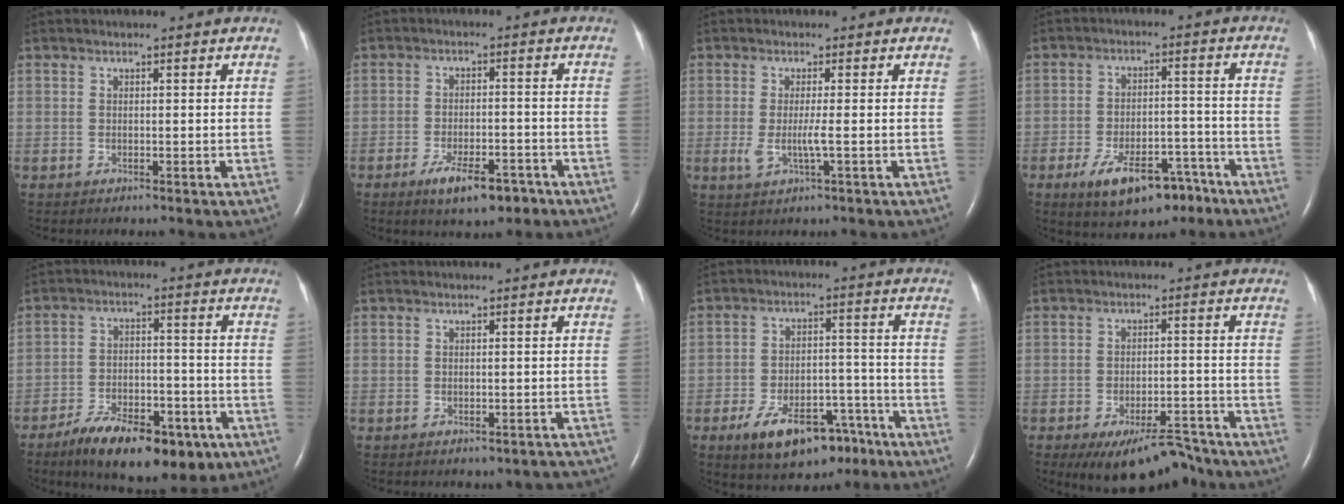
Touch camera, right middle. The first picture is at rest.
{"total": 6.9, "force": [-4.4, 2.5, 4.7], "torque": [-0.086, -0.004, -0.065]}
{"total": 3.2, "force": [-0.5, 0.0, 3.2], "torque": [-0.069, -0.008, -0.008]}
{"total": 11.0, "force": [-7.0, 5.0, 6.8], "torque": [-0.113, 0.006, -0.105]}
{"total": 14.2, "force": [-9.1, 5.7, 9.4], "torque": [-0.142, 0.000, -0.136]}
{"total": 5.2, "force": [-4.6, 2.2, 1.4], "torque": [-0.010, 0.007, -0.045]}
{"total": 12.8, "force": [-8.3, 6.1, 7.6], "torque": [-0.117, 0.013, -0.122]}
{"total": 10.5, "force": [-8.8, 3.3, 4.6], "torque": [-0.061, -0.001, -0.131]}